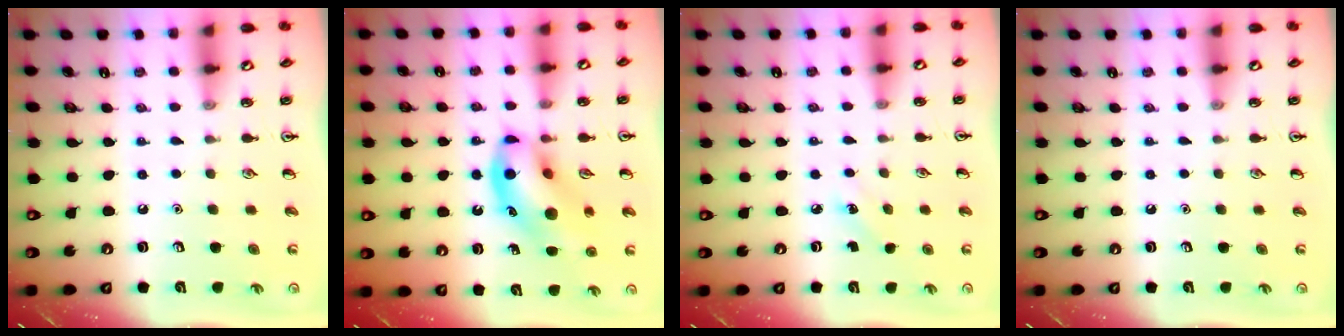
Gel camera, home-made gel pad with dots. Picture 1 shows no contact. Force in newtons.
{"total": 15.0, "press": 14.6, "slide": 3.2}
{"total": 2.8, "press": 2.6, "slide": 1.0}
{"total": 0.0}